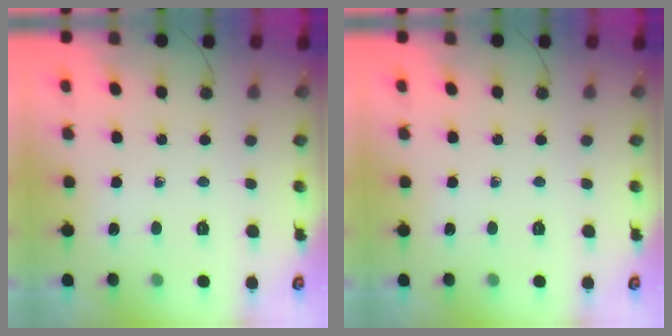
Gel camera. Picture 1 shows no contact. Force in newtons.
{"total": 0.0}